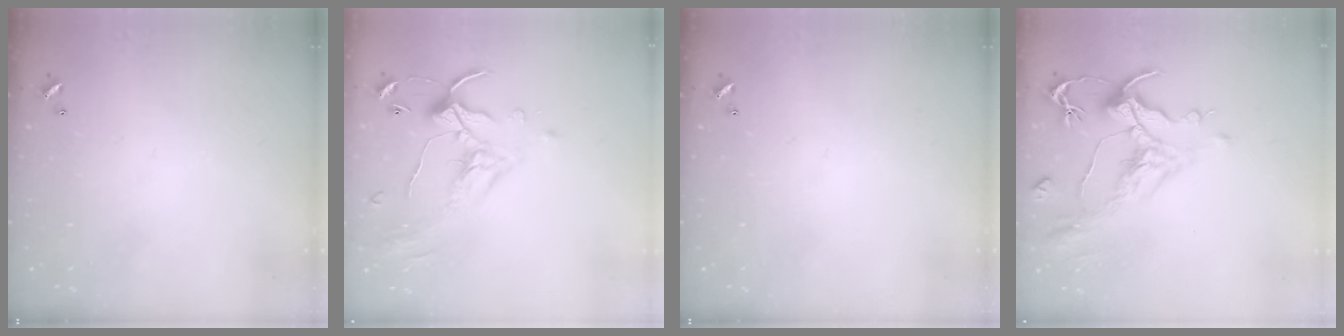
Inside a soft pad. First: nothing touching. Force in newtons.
{"total": 1.1, "press": 0.4, "slide": 1.0}
{"total": 0.0}
{"total": 1.6, "press": 0.7, "slide": 1.4}